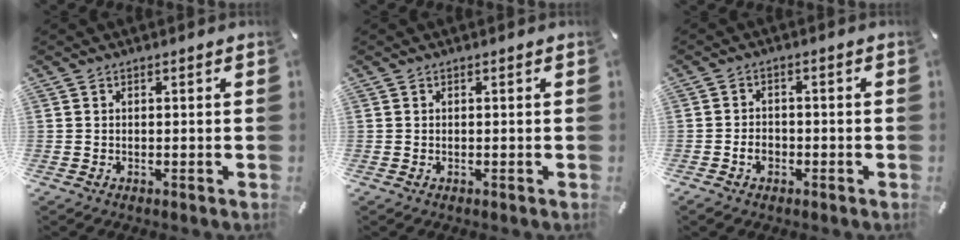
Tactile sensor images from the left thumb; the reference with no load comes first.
{"total": 0.0}
{"total": 3.7, "force": [-1.5, 2.7, 2.1], "torque": [-0.045, 0.004, -0.028]}